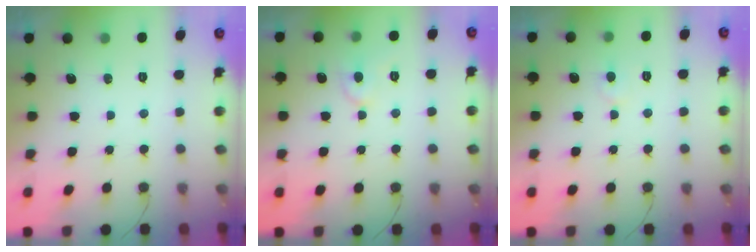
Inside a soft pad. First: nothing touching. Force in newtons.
{"total": 5.5, "press": 5.5, "slide": 0.6}
{"total": 3.9, "press": 3.9, "slide": 0.3}